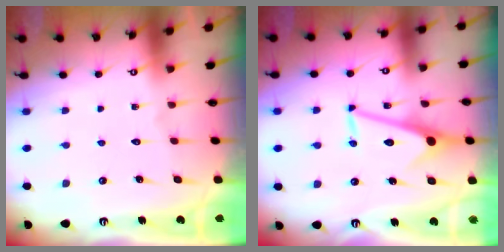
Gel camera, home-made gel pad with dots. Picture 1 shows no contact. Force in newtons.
{"total": 10.2, "press": 10.2, "slide": 0.7}